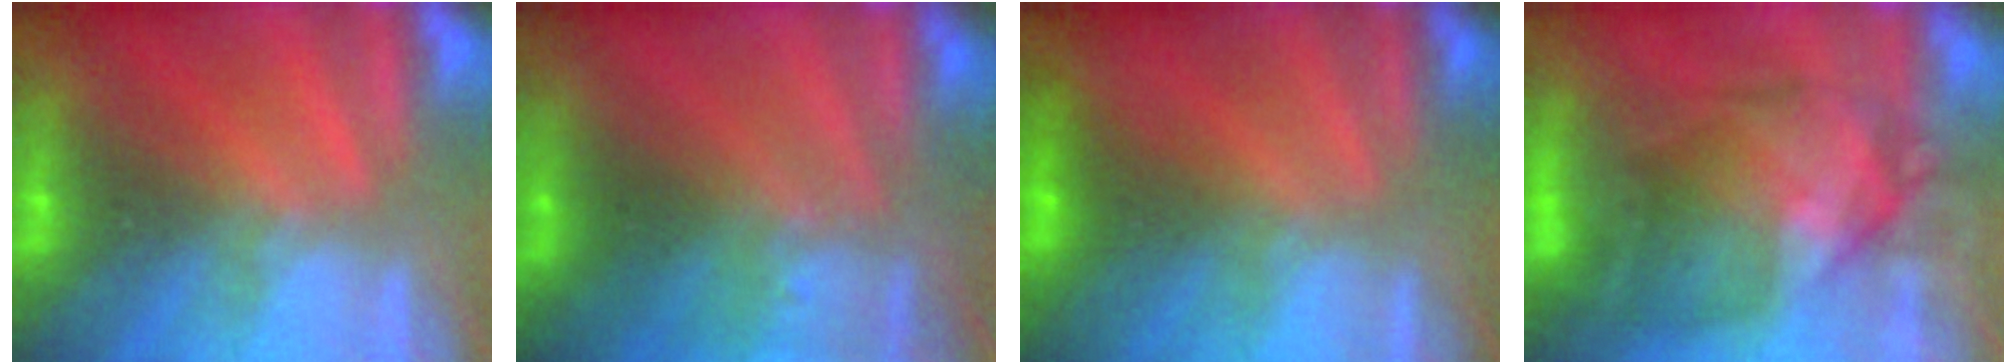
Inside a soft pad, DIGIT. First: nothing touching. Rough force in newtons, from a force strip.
{"total": 2.9}
{"total": 1.2}
{"total": 7.7}